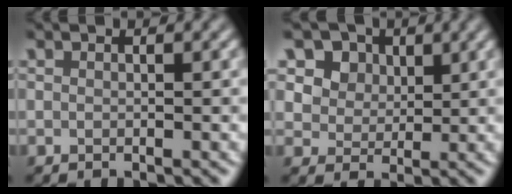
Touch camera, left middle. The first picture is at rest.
{"total": 8.1, "force": [4.4, 5.8, 3.4], "torque": [-0.074, 0.001, 0.067]}